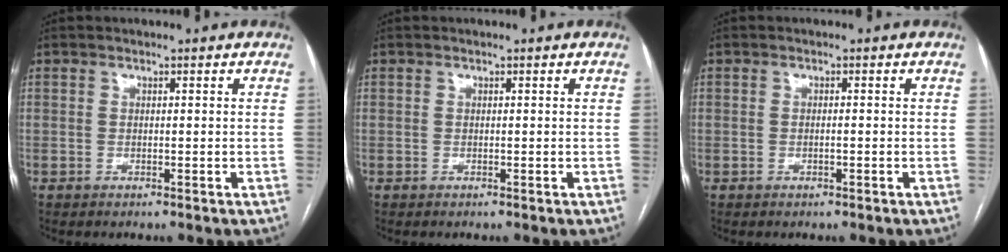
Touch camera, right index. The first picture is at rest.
{"total": 0.0}
{"total": 0.7, "force": [-0.2, 0.1, 0.7], "torque": [-0.014, 0.000, -0.001]}